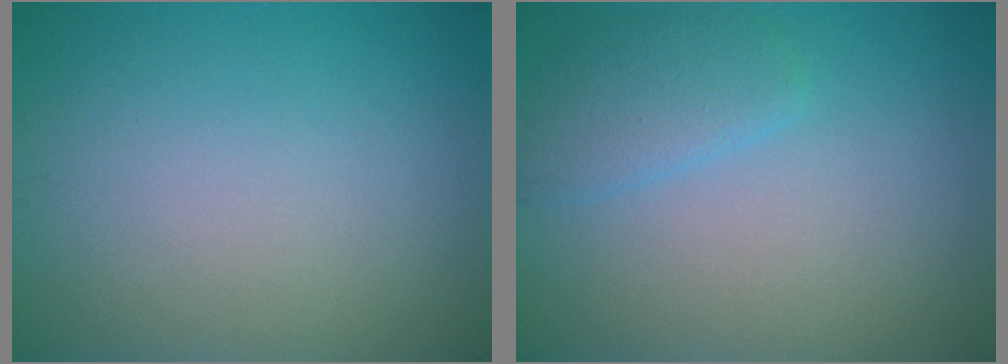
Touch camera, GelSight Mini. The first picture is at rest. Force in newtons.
{"total": 2.4, "press": 2.4, "slide": 0.2}